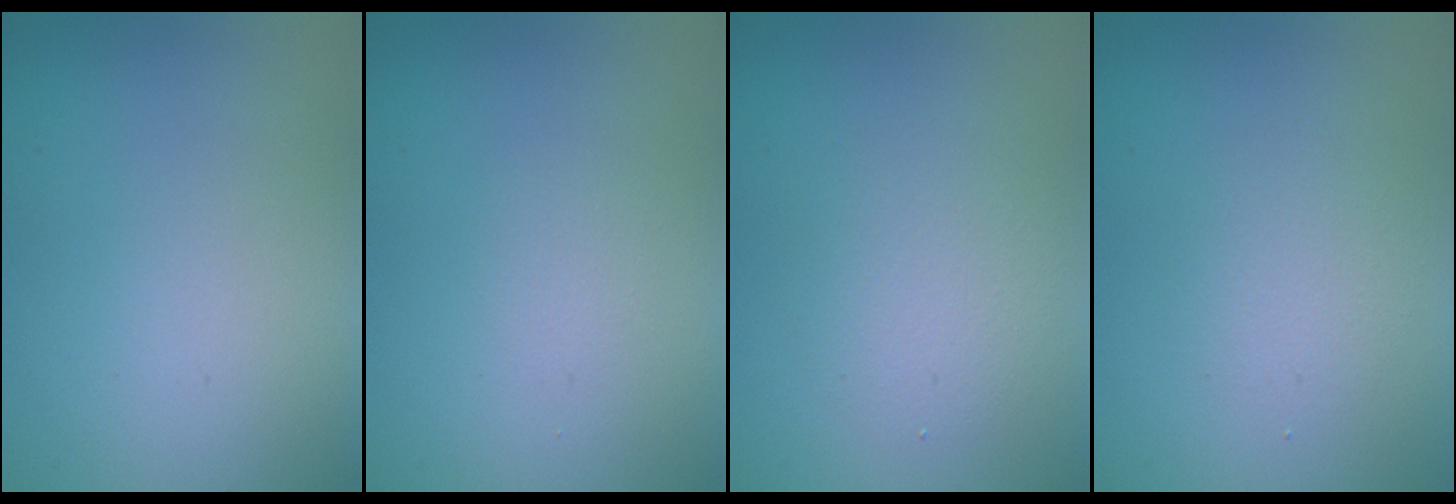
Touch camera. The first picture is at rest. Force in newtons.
{"total": 0.6, "press": 0.6, "slide": 0.0}
{"total": 2.6, "press": 2.6, "slide": 0.2}
{"total": 1.8, "press": 1.8, "slide": 0.1}